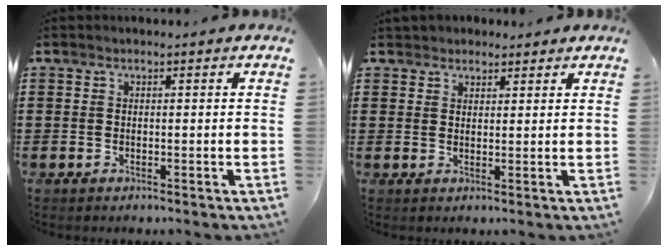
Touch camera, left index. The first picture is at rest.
{"total": 2.2, "force": [1.9, 1.1, 0.0], "torque": [-0.006, 0.007, 0.038]}